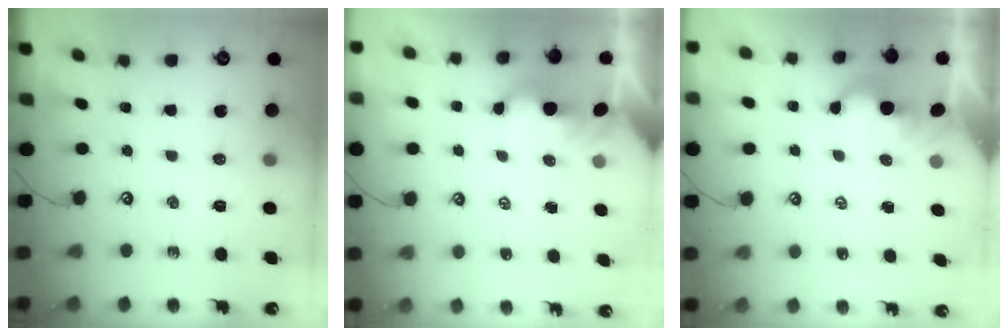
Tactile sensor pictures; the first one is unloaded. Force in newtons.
{"total": 1.7, "press": 1.7, "slide": 0.2}
{"total": 2.2, "press": 2.2, "slide": 0.3}